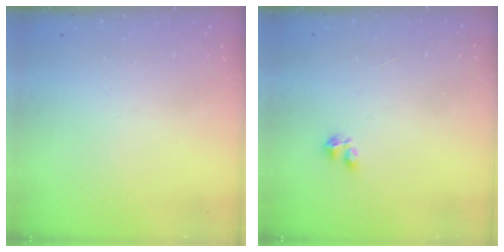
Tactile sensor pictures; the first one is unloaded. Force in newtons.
{"total": 2.4, "press": 2.3, "slide": 0.6}